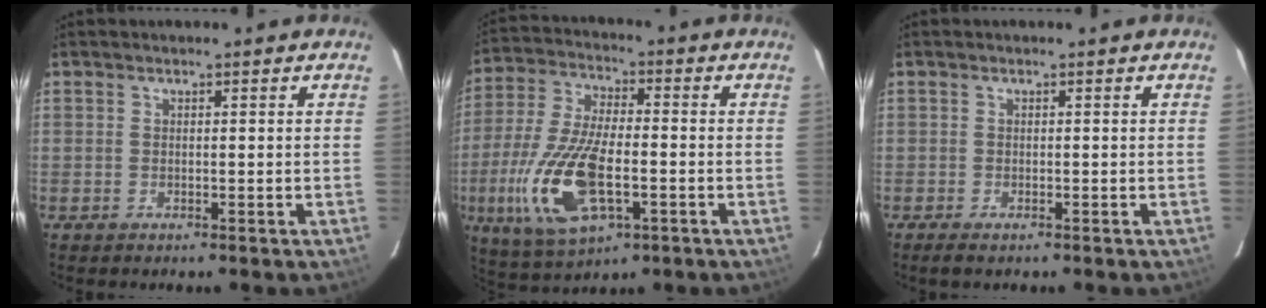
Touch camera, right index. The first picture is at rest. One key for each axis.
{"total": 18.1, "fx": -5.0, "fy": 7.8, "fz": 15.5, "tx": -0.339, "ty": -0.018, "tz": -0.090}
{"total": 1.8, "fx": -1.3, "fy": 0.5, "fz": 1.1, "tx": -0.023, "ty": -0.007, "tz": -0.023}